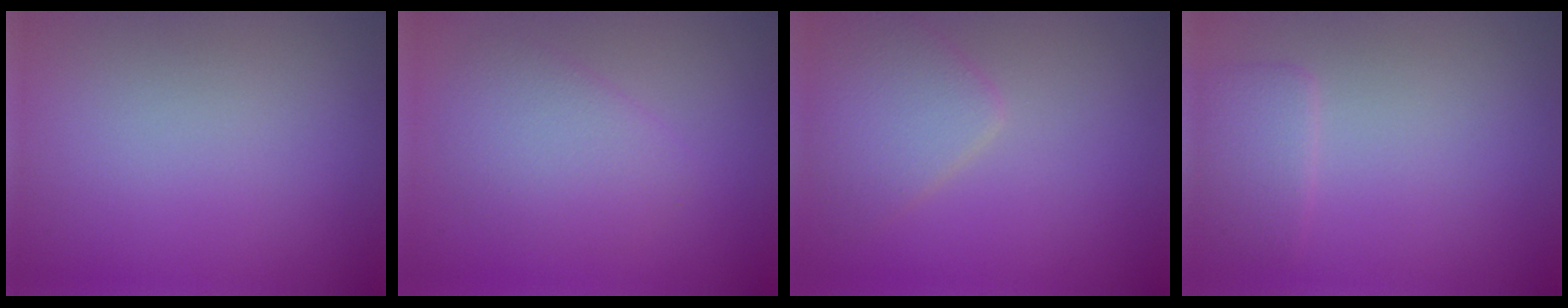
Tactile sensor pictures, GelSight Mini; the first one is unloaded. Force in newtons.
{"total": 3.4, "press": 3.4, "slide": 0.1}
{"total": 3.4, "press": 3.4, "slide": 0.1}
{"total": 2.0, "press": 2.0, "slide": 0.3}